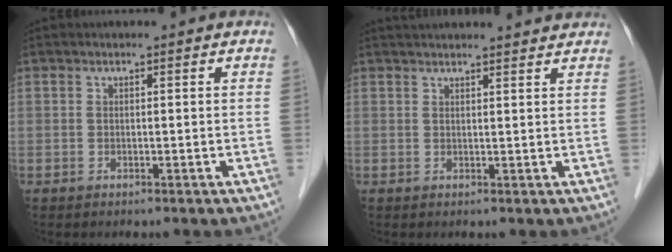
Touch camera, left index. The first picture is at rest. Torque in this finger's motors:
{"motor_torque": [0.69, -0.80, 0.02, -0.03]}